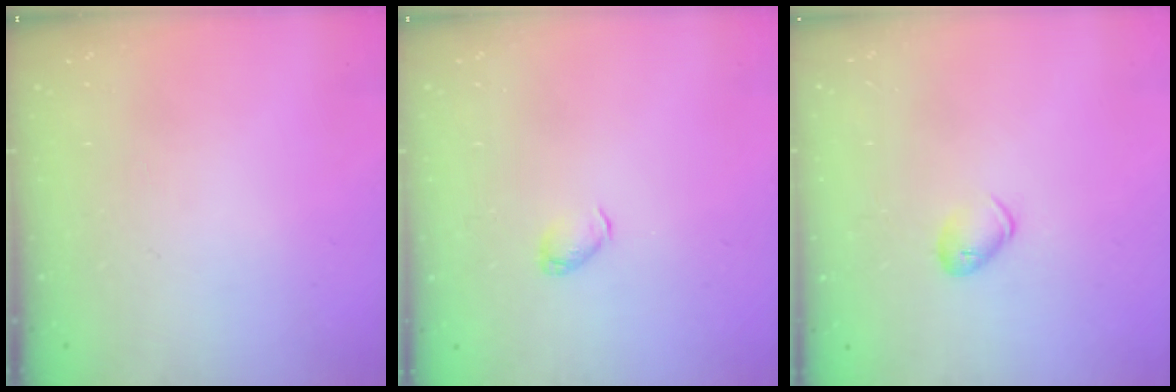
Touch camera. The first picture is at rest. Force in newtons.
{"total": 2.9, "press": 2.9, "slide": 0.5}
{"total": 5.4, "press": 5.2, "slide": 1.1}